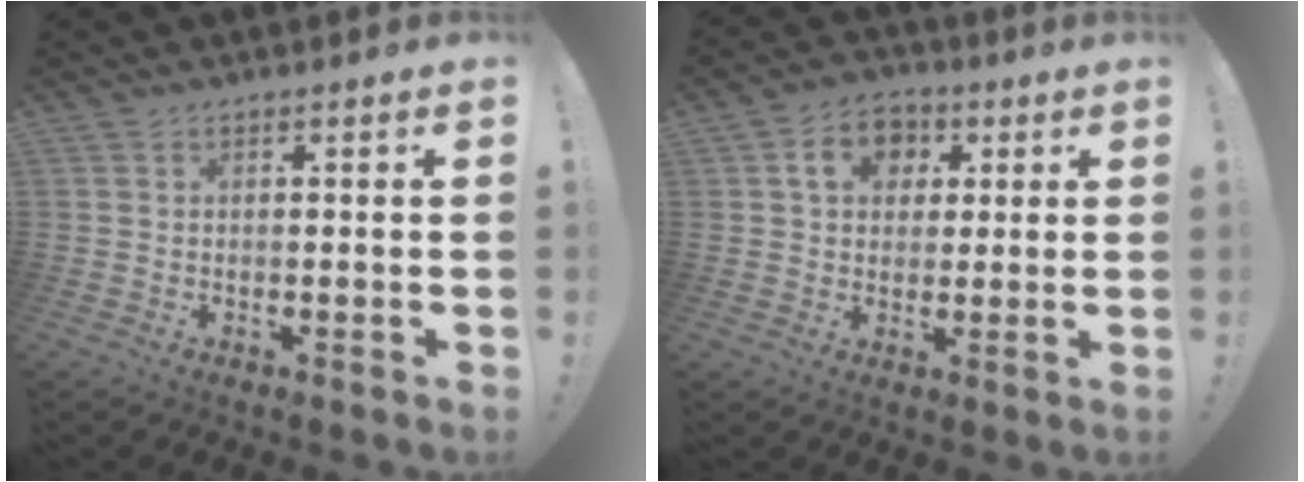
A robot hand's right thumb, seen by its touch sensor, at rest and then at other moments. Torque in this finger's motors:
{"motor_torque": [1.16, 1.12, 0.53, 0.26, 0.00]}